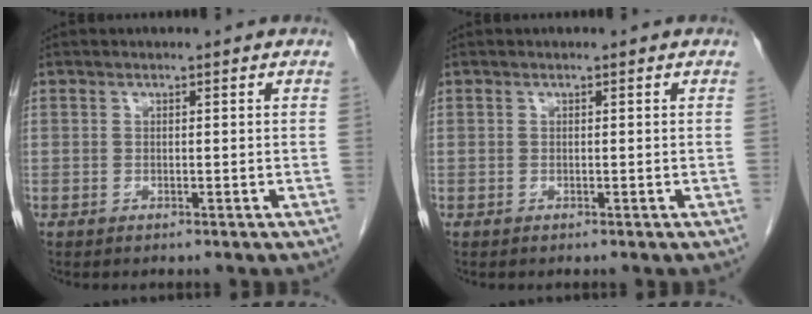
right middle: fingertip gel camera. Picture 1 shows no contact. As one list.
[{"total": 0.0}]